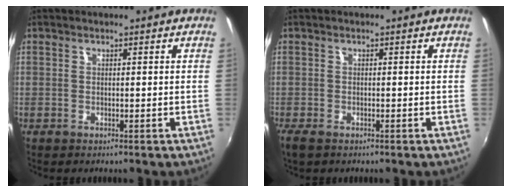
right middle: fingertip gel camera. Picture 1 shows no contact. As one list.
[{"total": 2.8, "force": [-2.0, 0.8, 1.7], "torque": [-0.034, -0.016, -0.029]}]